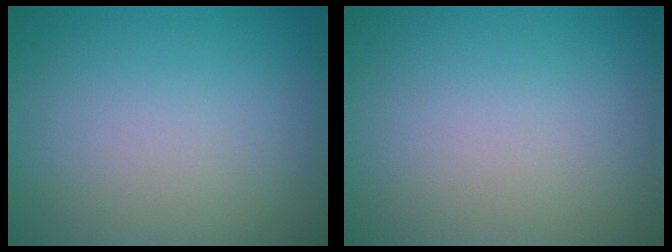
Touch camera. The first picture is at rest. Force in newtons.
{"total": 0.0}